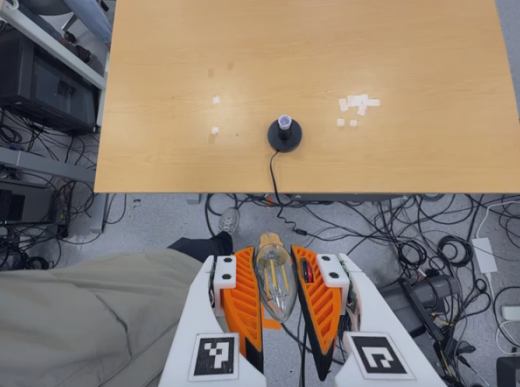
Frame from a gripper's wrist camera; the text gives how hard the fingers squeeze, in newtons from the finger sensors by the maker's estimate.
{"total": 20.5, "left": 21.9, "right": 19.0}